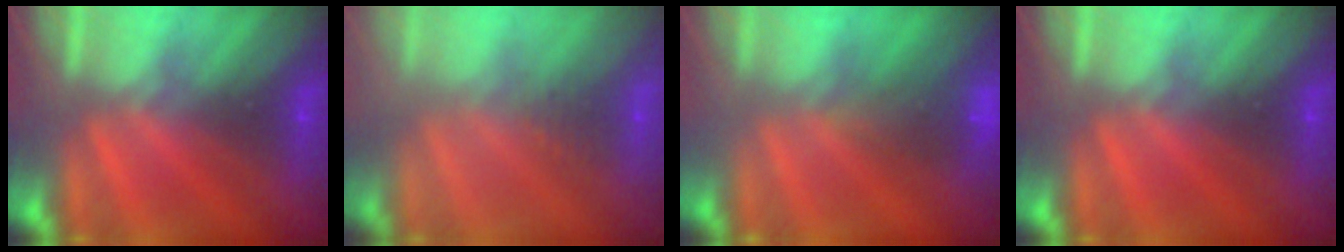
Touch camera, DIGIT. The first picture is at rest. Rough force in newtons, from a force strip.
{"total": 2.6}
{"total": 9.6}
{"total": 0.0}